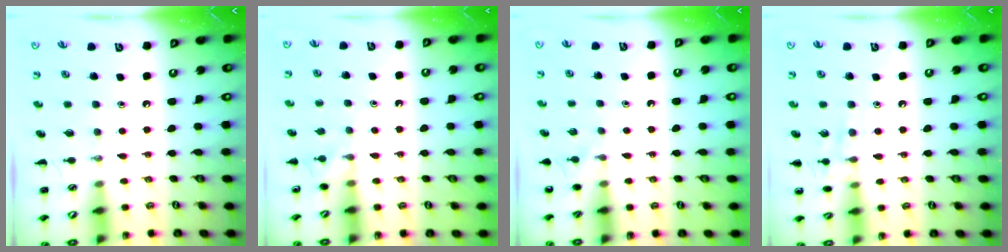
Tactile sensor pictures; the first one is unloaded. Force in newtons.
{"total": 6.3, "press": 5.9, "slide": 2.1}
{"total": 3.7, "press": 3.6, "slide": 1.1}
{"total": 7.1, "press": 7.0, "slide": 1.4}